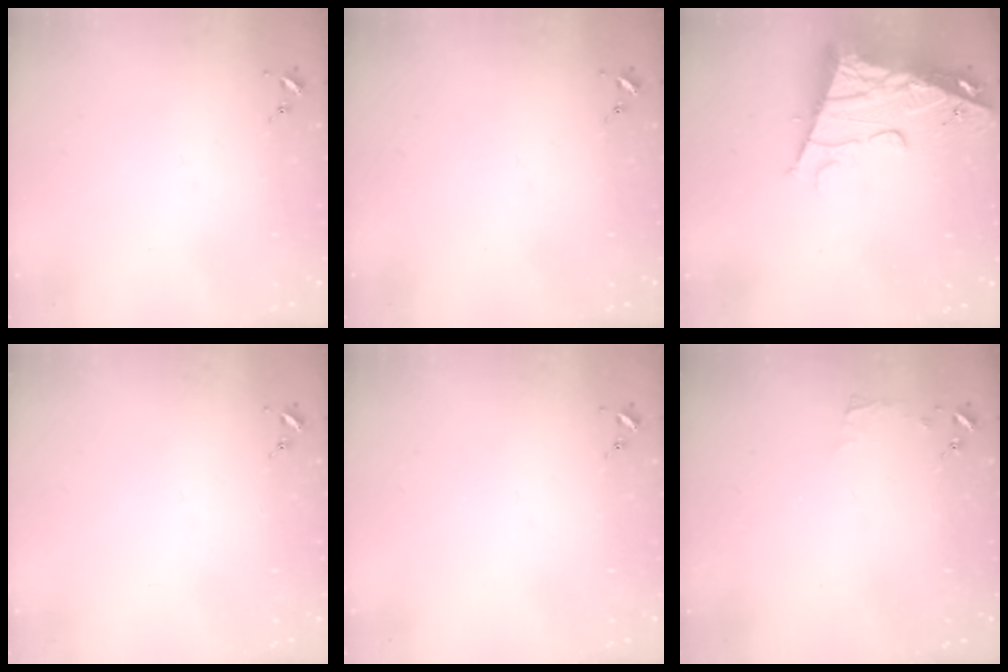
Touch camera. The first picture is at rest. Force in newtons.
{"total": 0.0}
{"total": 15.2, "press": 15.1, "slide": 1.8}
{"total": 0.0}
{"total": 0.0}
{"total": 3.8, "press": 3.7, "slide": 0.4}